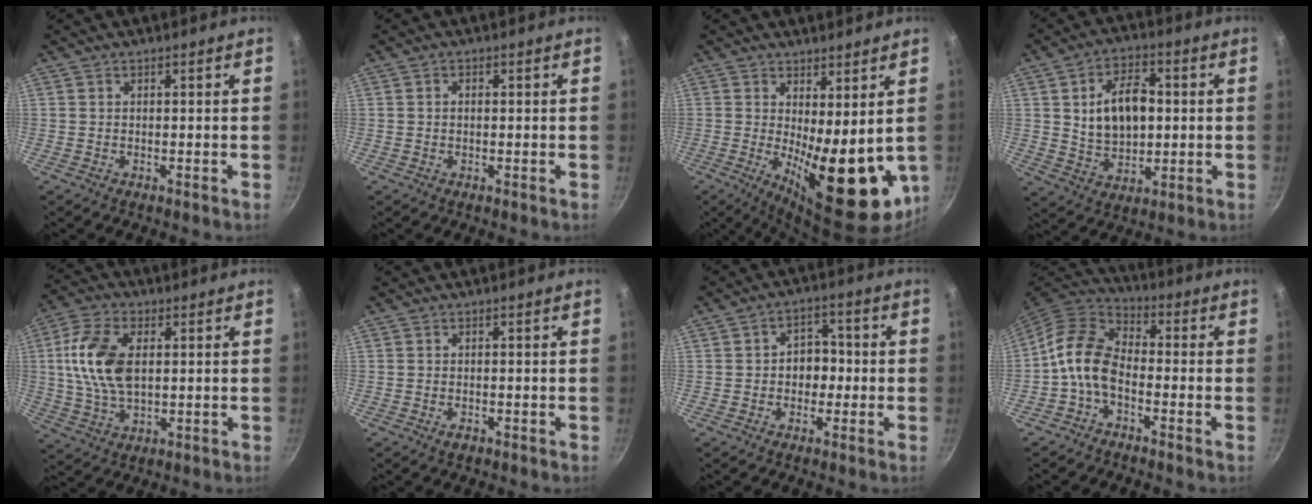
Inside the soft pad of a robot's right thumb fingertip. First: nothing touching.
{"total": 1.1, "force": [0.0, 0.8, 0.7], "torque": [-0.012, 0.004, -0.001]}
{"total": 16.0, "force": [0.3, 6.0, 14.8], "torque": [-0.179, -0.030, 0.022]}
{"total": 10.7, "force": [0.9, 5.5, 9.1], "torque": [-0.154, 0.005, 0.020]}
{"total": 12.8, "force": [1.9, 7.5, 10.3], "torque": [-0.193, 0.006, 0.031]}
{"total": 1.3, "force": [-0.7, 0.8, 0.8], "torque": [-0.014, 0.001, -0.011]}
{"total": 6.3, "force": [-0.6, 5.0, 3.8], "torque": [-0.009, 0.015, -0.013]}
{"total": 9.6, "force": [-2.8, 6.0, 6.9], "torque": [-0.122, 0.042, -0.072]}